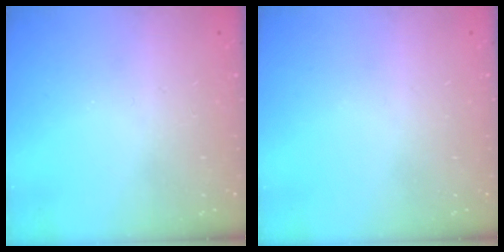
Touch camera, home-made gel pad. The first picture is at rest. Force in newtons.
{"total": 0.0}